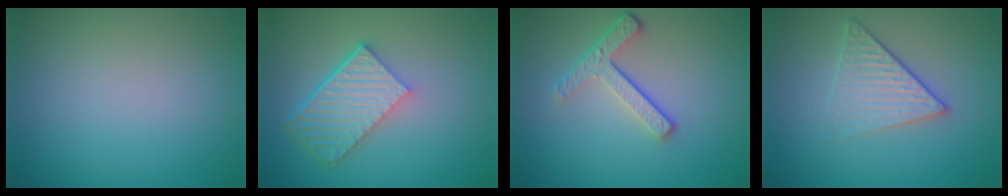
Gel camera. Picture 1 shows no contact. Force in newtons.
{"total": 6.0, "press": 4.2, "slide": 4.3}
{"total": 3.6, "press": 2.7, "slide": 2.5}
{"total": 3.5, "press": 2.8, "slide": 2.2}